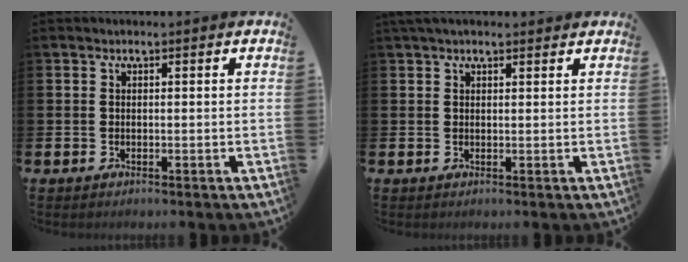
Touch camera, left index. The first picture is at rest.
{"total": 1.6, "force": [1.4, 0.6, 0.6], "torque": [-0.007, 0.002, 0.023]}